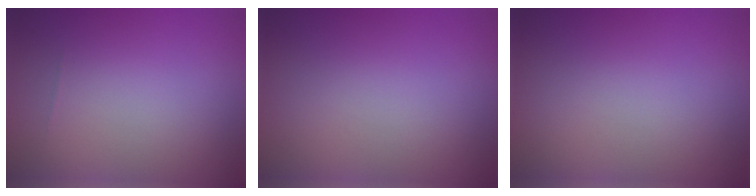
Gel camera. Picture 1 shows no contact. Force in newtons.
{"total": 0.0}
{"total": 0.0}